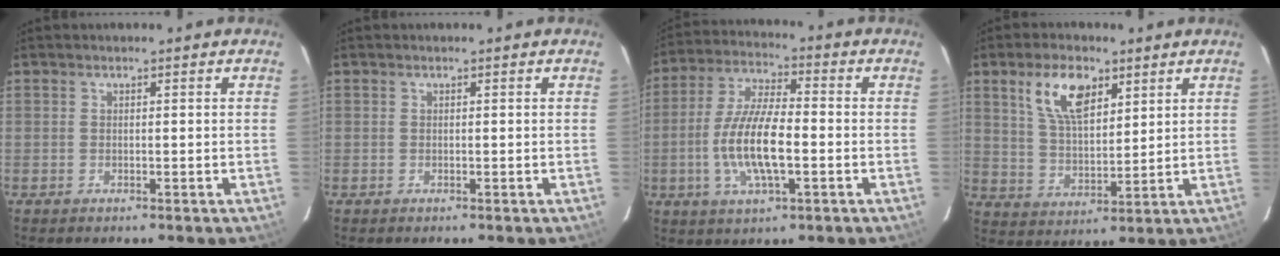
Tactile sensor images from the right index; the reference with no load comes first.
{"total": 0.0}
{"total": 12.6, "force": [-2.8, 3.9, 11.6], "torque": [-0.238, -0.003, -0.054]}
{"total": 10.3, "force": [5.4, 5.0, 7.2], "torque": [-0.133, 0.013, 0.108]}